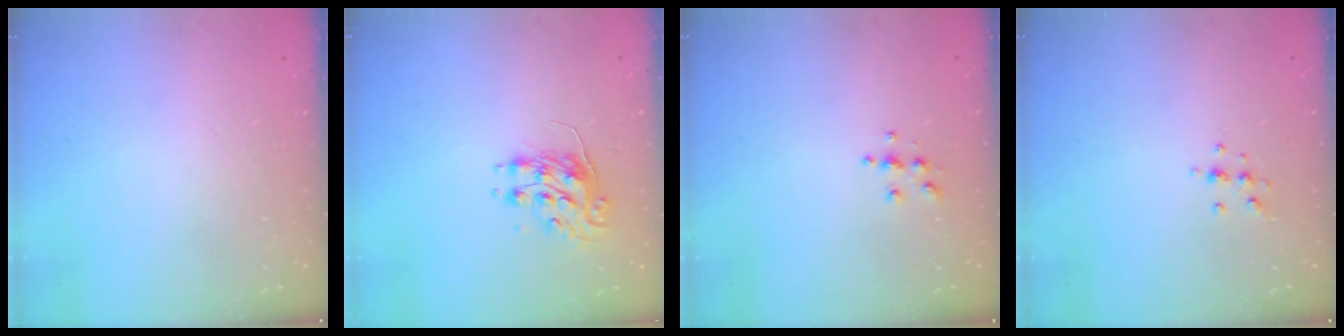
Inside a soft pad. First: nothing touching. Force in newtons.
{"total": 8.2, "press": 8.2, "slide": 0.1}
{"total": 4.9, "press": 4.9, "slide": 0.5}
{"total": 6.2, "press": 6.1, "slide": 0.8}